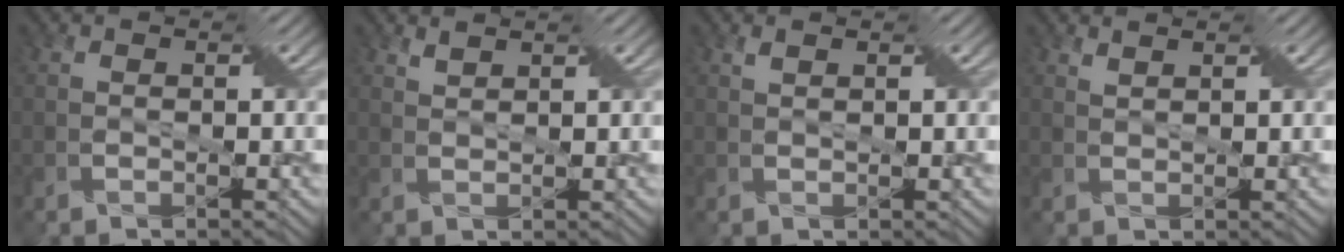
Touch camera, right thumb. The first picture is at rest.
{"total": 1.7, "force": [1.6, -0.4, 0.5], "torque": [-0.014, 0.006, 0.030]}
{"total": 1.2, "force": [1.0, -0.1, 0.7], "torque": [-0.017, 0.008, 0.017]}
{"total": 1.7, "force": [1.6, -0.4, 0.6], "torque": [-0.014, 0.006, 0.028]}